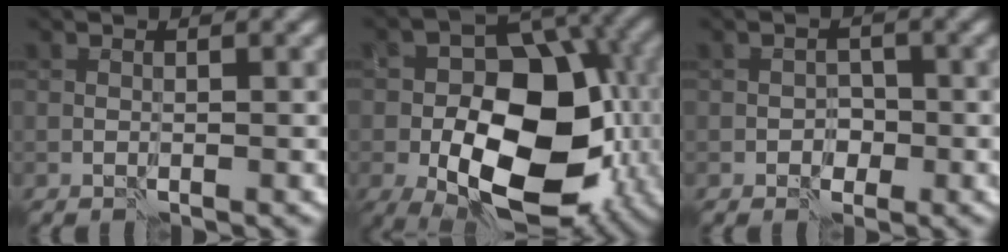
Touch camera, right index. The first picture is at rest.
{"total": 15.2, "force": [-4.4, 9.5, 11.0], "torque": [-0.162, -0.021, -0.070]}
{"total": 1.3, "force": [-0.4, 1.2, 0.4], "torque": [0.003, 0.002, -0.009]}